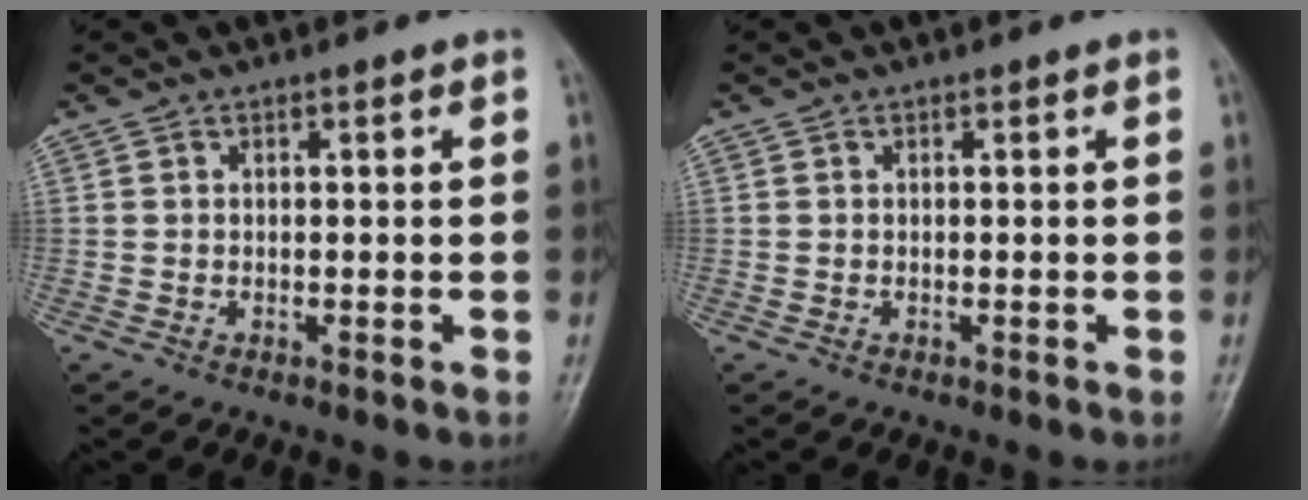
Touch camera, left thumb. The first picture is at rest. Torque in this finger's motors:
{"motor_torque": [0.00, 0.00, 0.09, -0.02, 0.00]}